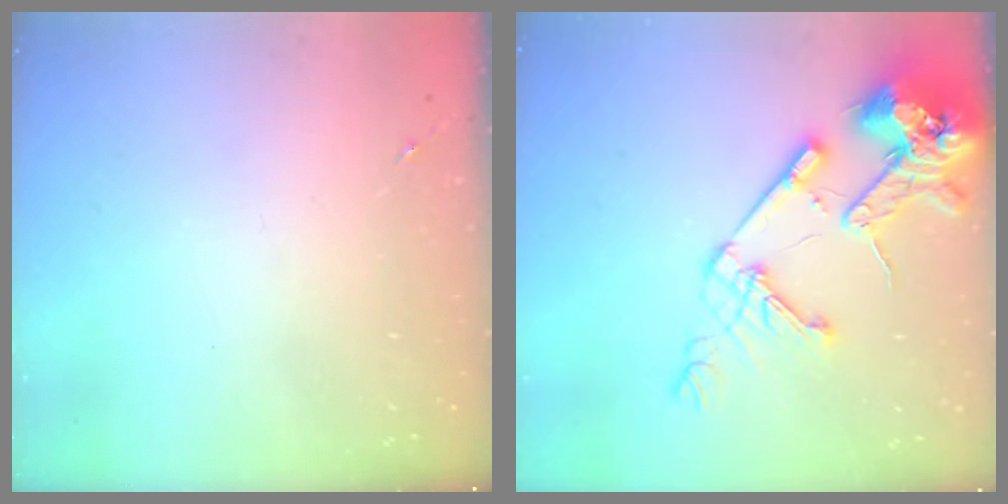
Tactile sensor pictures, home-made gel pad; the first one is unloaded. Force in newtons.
{"total": 18.4, "press": 18.2, "slide": 2.5}